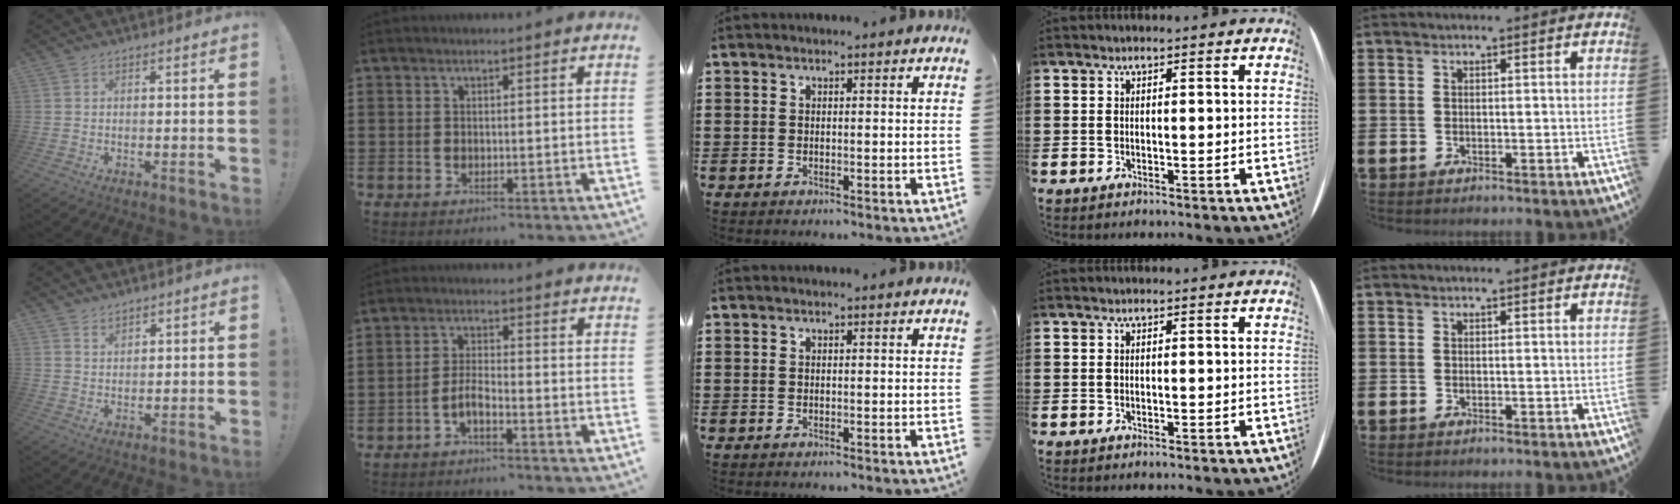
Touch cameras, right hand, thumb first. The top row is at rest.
{"thumb": {"total": 2.1, "force": [2.0, 0.6, 0.1], "torque": [0.004, -0.017, 0.038]}, "index": {"total": 3.1, "force": [-1.9, 0.7, 2.3], "torque": [-0.057, 0.001, -0.040]}}